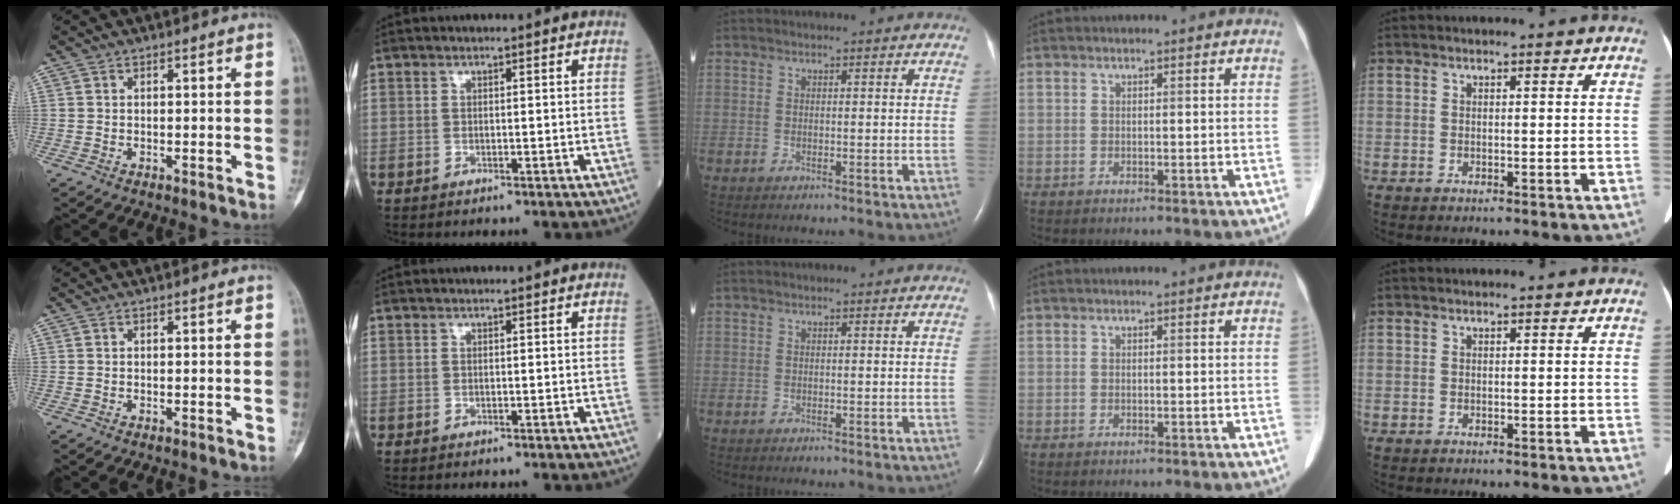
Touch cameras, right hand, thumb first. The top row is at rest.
{}